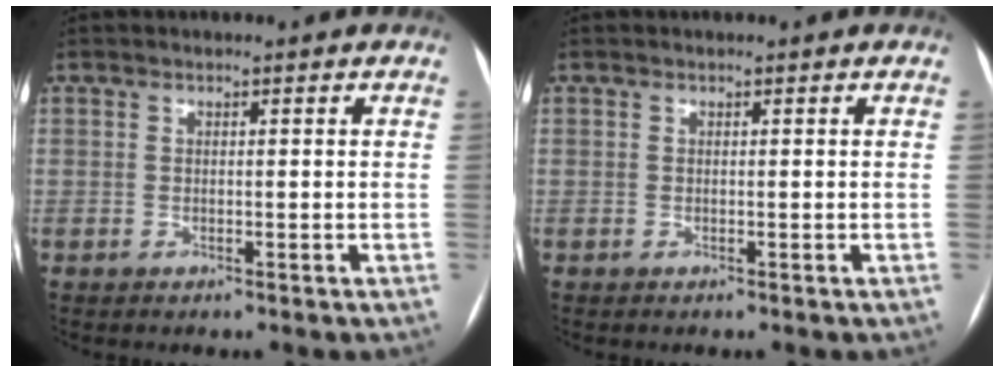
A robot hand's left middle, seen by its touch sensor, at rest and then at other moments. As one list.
[{"total": 0.0}]